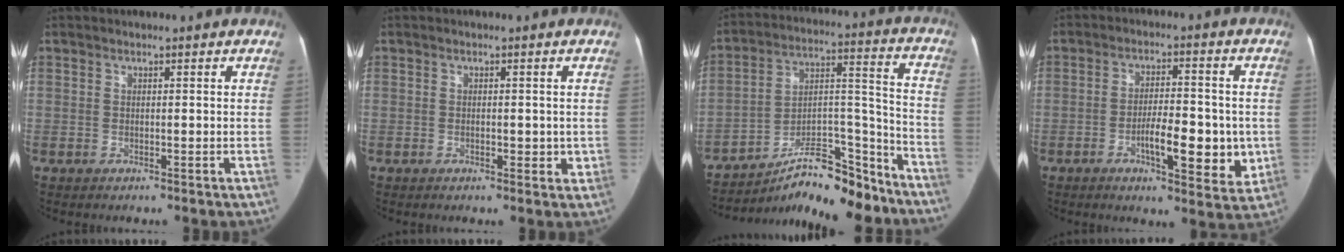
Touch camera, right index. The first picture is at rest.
{"total": 2.4, "force": [-0.3, 1.4, 1.9], "torque": [-0.026, 0.001, -0.003]}
{"total": 18.0, "force": [-15.2, 4.5, 8.5], "torque": [-0.126, 0.047, -0.244]}
{"total": 10.5, "force": [-2.5, 3.4, 9.6], "torque": [-0.140, 0.005, -0.035]}